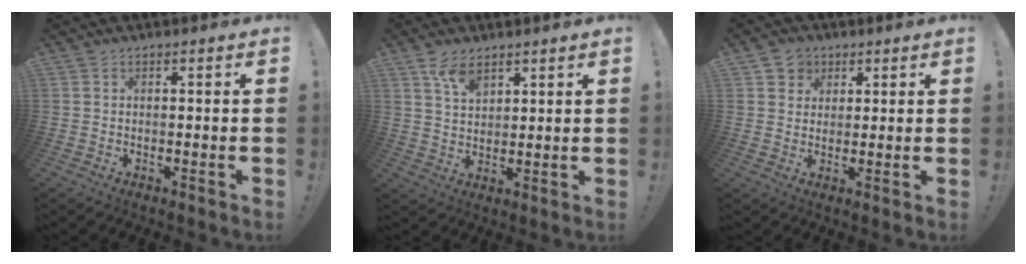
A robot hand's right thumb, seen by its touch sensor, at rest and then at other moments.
{"total": 6.7, "force": [4.6, 3.4, 3.6], "torque": [-0.057, -0.021, 0.083]}
{"total": 4.4, "force": [2.0, 3.9, 0.7], "torque": [-0.009, -0.010, 0.036]}